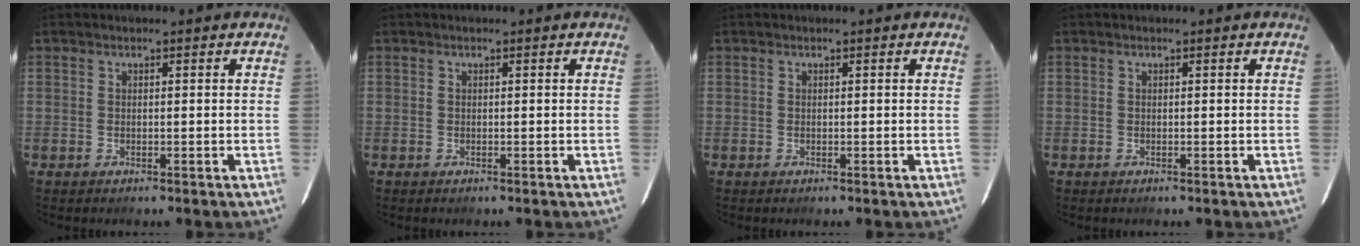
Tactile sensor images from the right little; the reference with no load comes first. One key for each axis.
{"total": 0.0}
{"total": 0.0}
{"total": 0.0}